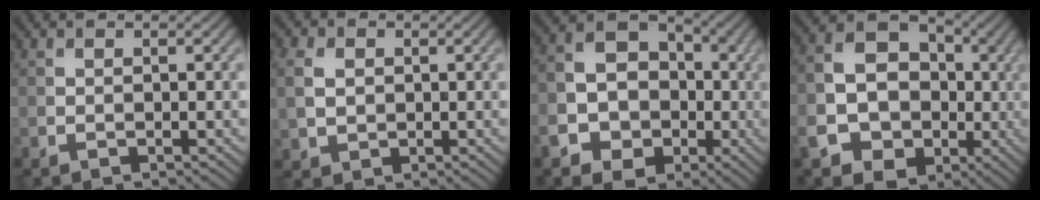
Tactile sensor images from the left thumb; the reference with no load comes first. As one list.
[{"total": 4.2, "force": [0.5, 3.3, 2.5], "torque": [-0.073, 0.005, 0.009]}, {"total": 11.2, "force": [-3.7, 9.3, 5.0], "torque": [-0.114, -0.024, -0.081]}, {"total": 13.5, "force": [-3.2, 11.3, 6.8], "torque": [-0.164, -0.035, -0.071]}]